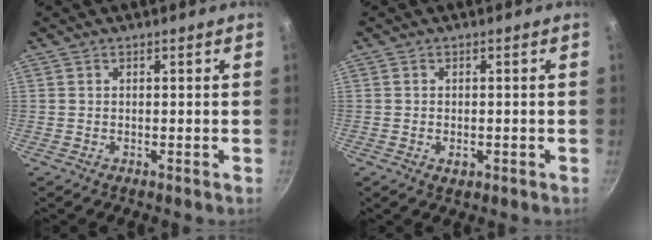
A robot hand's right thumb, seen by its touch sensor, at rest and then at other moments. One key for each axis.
{"total": 1.9, "fx": -0.7, "fy": 1.2, "fz": 1.3, "tx": -0.021, "ty": -0.002, "tz": -0.009}